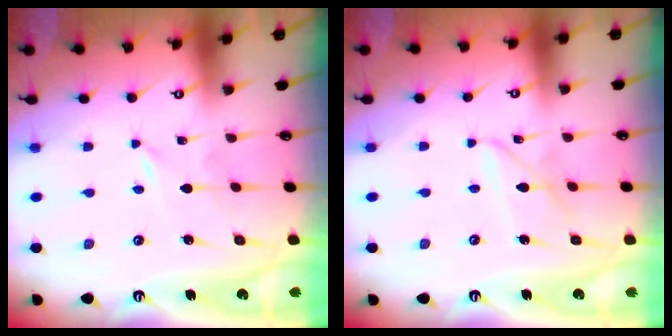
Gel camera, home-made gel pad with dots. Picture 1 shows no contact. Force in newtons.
{"total": 6.9, "press": 6.9, "slide": 0.6}